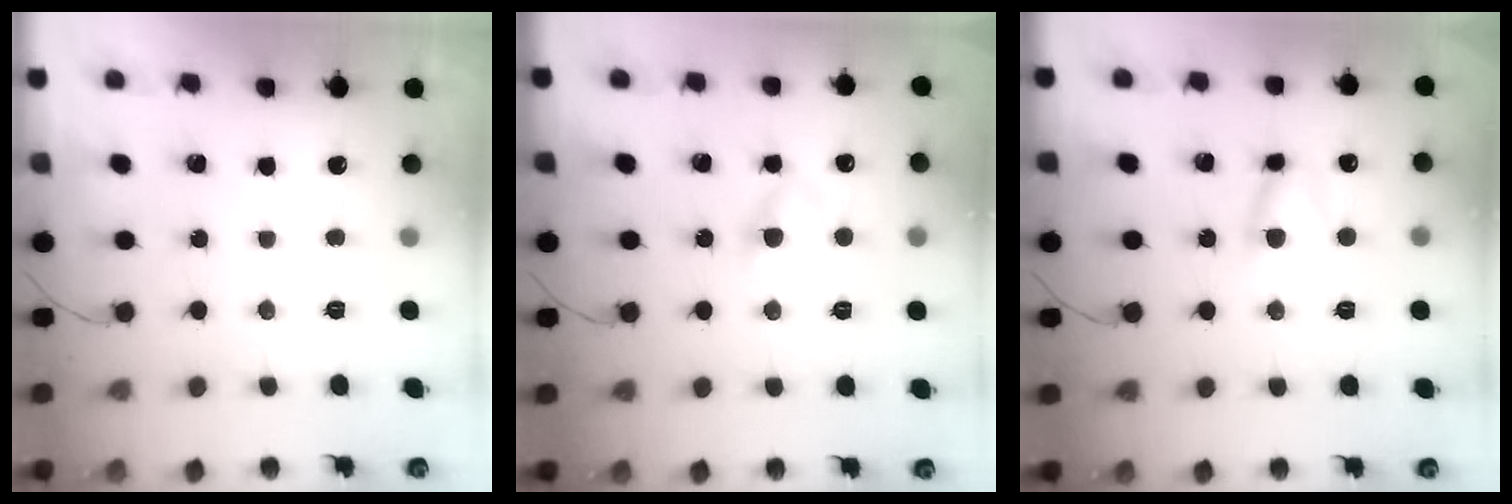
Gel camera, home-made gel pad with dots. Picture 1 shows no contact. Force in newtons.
{"total": 4.9, "press": 4.6, "slide": 1.6}
{"total": 5.1, "press": 5.1, "slide": 0.2}